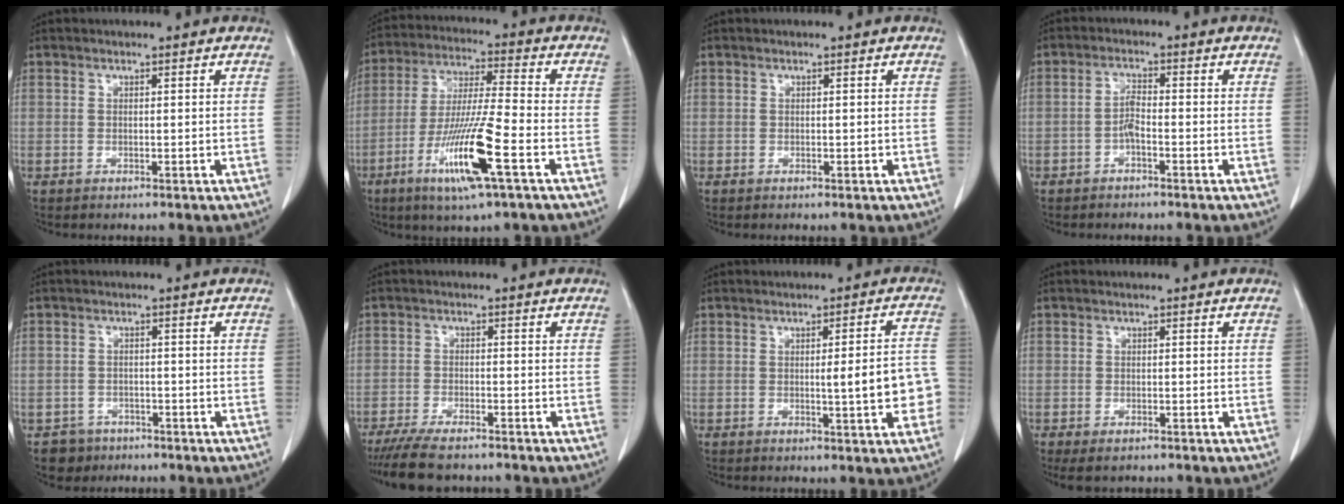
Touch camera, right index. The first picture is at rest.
{"total": 13.8, "force": [-5.8, 0.1, 12.5], "torque": [-0.250, -0.022, -0.107]}
{"total": 0.0}
{"total": 2.4, "force": [-1.2, 0.5, 2.1], "torque": [-0.042, 0.002, -0.023]}
{"total": 3.6, "force": [-2.2, 2.8, -0.5], "torque": [0.008, 0.012, -0.035]}
{"total": 8.2, "force": [-7.1, 1.5, 3.8], "torque": [-0.060, -0.016, -0.114]}
{"total": 7.2, "force": [-1.3, 0.9, 7.0], "torque": [-0.082, 0.013, -0.016]}
{"total": 3.1, "force": [-2.3, 1.2, 1.6], "torque": [-0.028, -0.007, -0.031]}